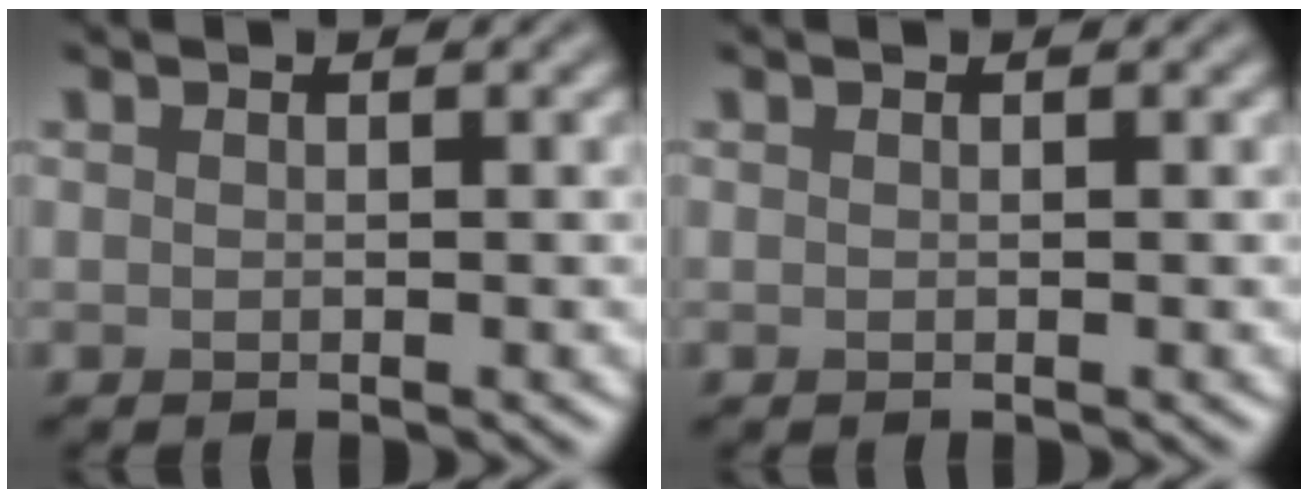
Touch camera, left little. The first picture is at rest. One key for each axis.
{"total": 0.0}